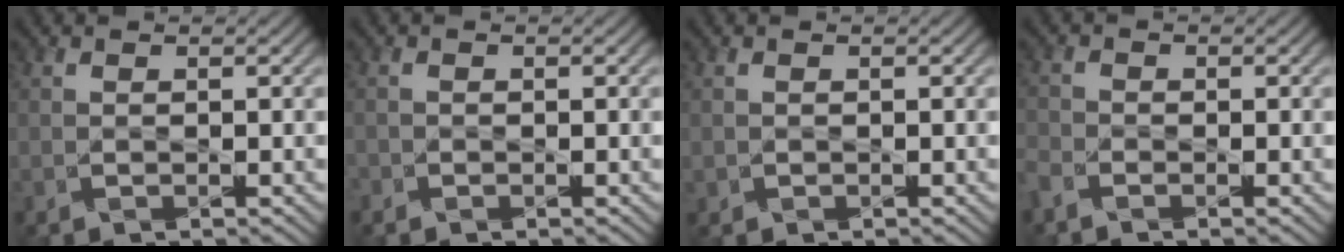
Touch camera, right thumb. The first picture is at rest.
{"total": 0.8, "force": [-0.6, 0.4, 0.0], "torque": [0.000, -0.003, -0.015]}
{"total": 0.6, "force": [-0.2, 0.6, 0.0], "torque": [0.001, -0.006, -0.004]}
{"total": 2.4, "force": [-2.0, 1.0, 0.9], "torque": [-0.024, -0.007, -0.056]}